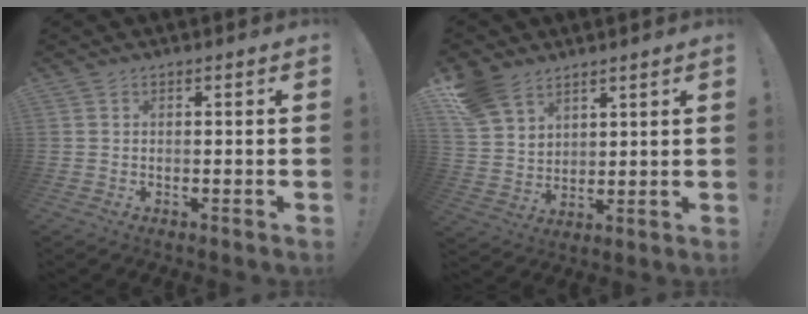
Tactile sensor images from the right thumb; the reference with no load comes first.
{"total": 10.7, "force": [7.5, 6.7, 3.6], "torque": [-0.078, -0.037, 0.153]}